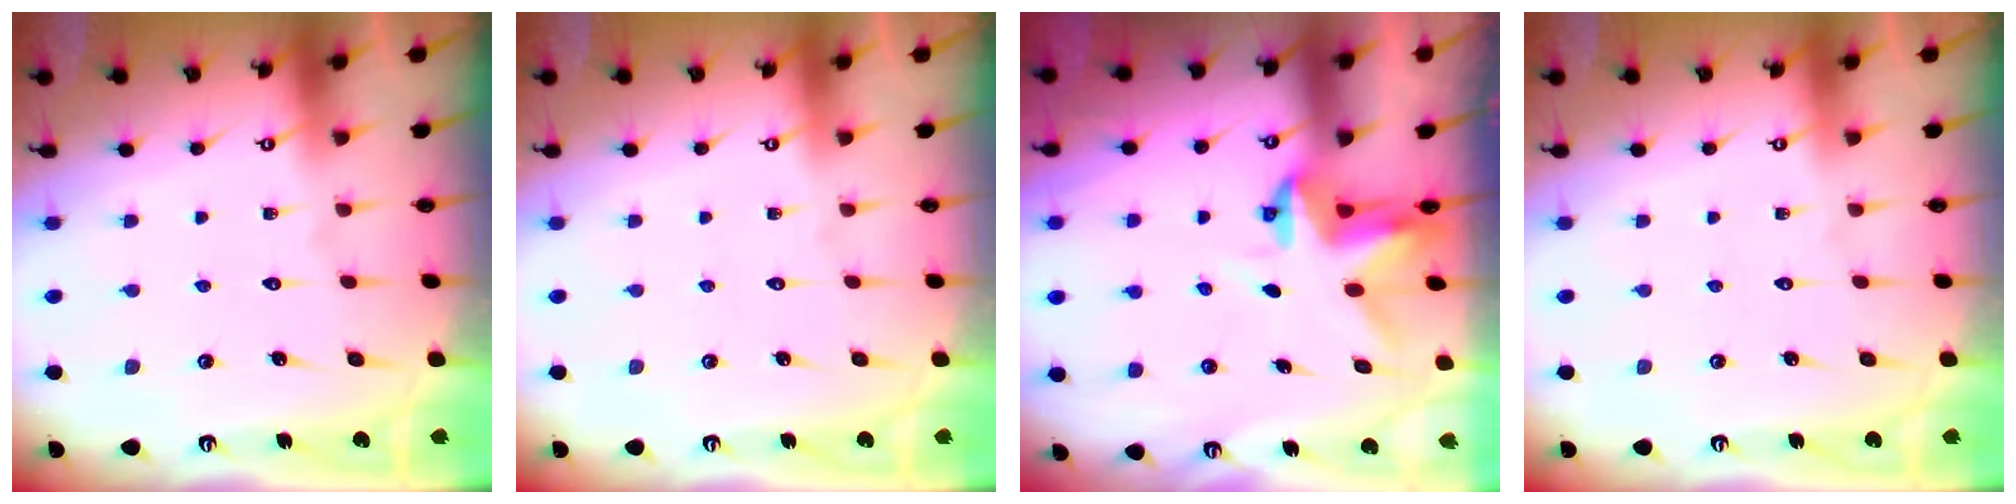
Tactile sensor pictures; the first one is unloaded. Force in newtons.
{"total": 0.0}
{"total": 4.4, "press": 4.4, "slide": 0.2}
{"total": 0.0}